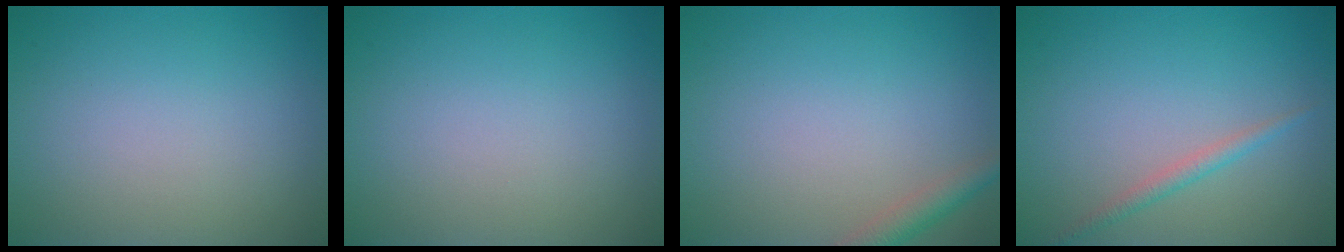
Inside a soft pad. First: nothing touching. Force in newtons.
{"total": 0.0}
{"total": 2.0, "press": 2.0, "slide": 0.1}
{"total": 1.4, "press": 1.4, "slide": 0.0}